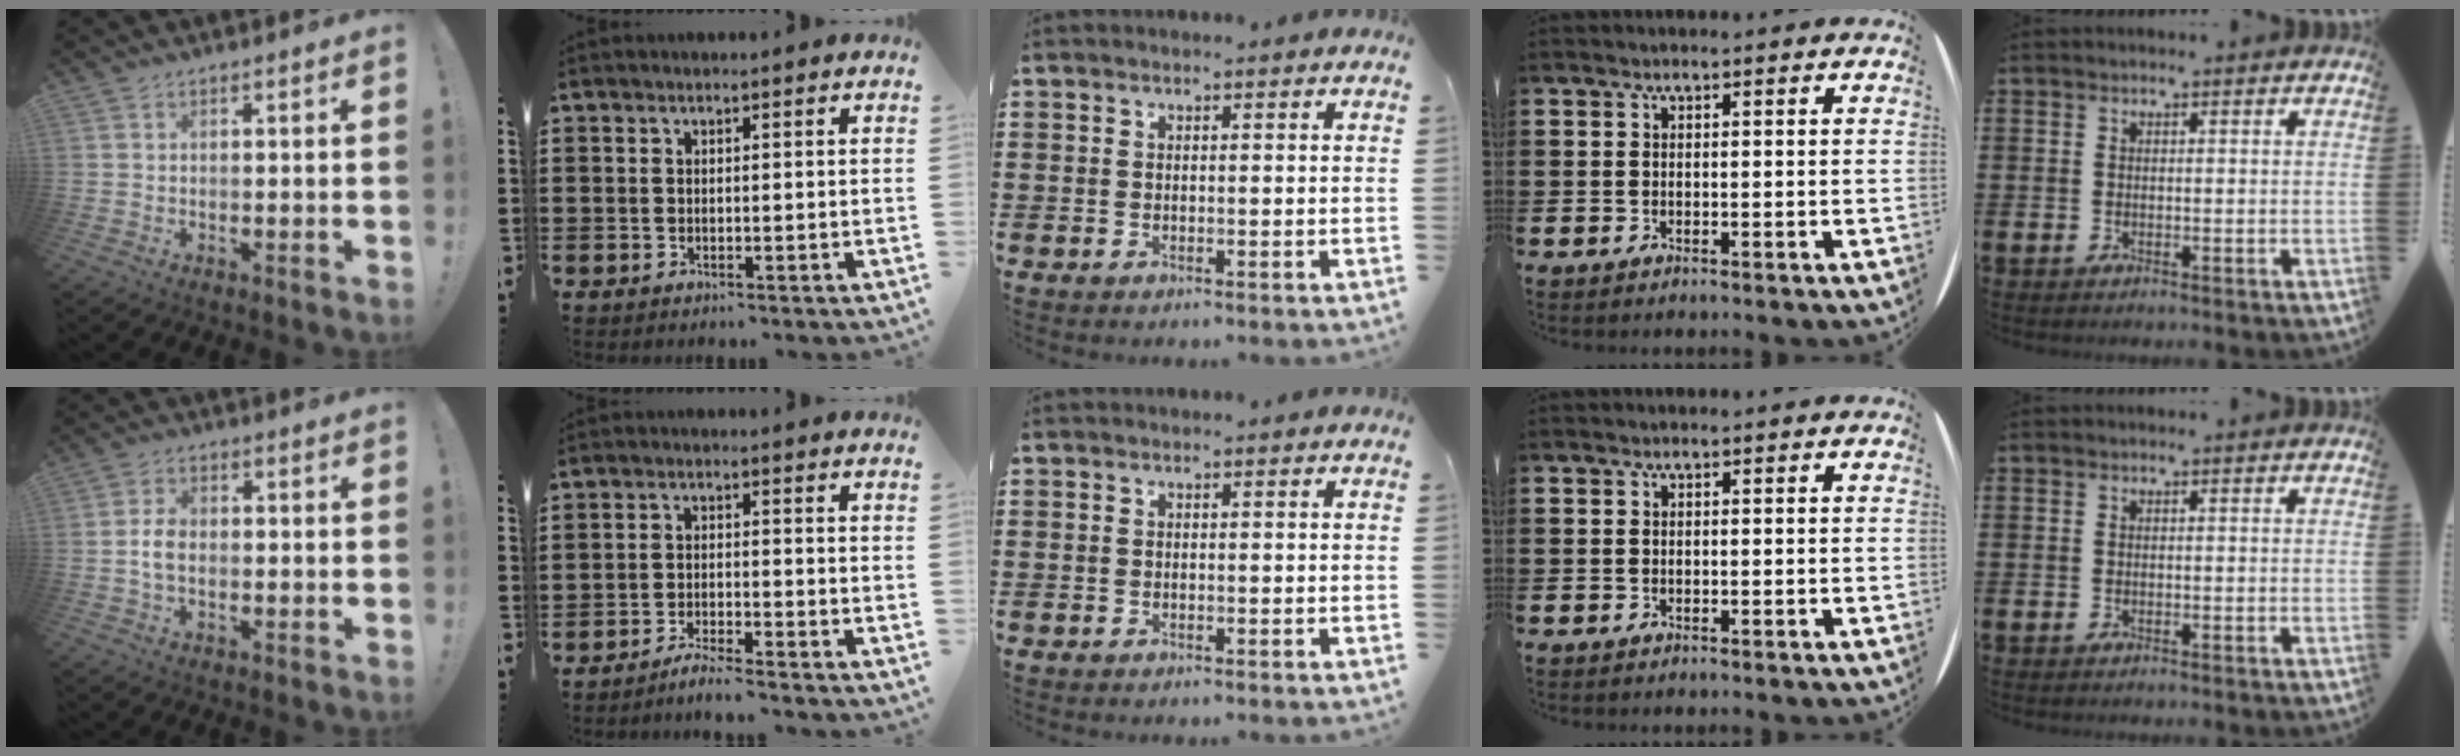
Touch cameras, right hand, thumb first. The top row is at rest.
{"thumb": {"total": 4.7, "force": [-0.7, 2.8, 3.7], "torque": [-0.068, 0.003, -0.015]}, "index": {"total": 2.9, "force": [-2.8, -0.3, 0.4], "torque": [-0.011, 0.002, -0.057]}}